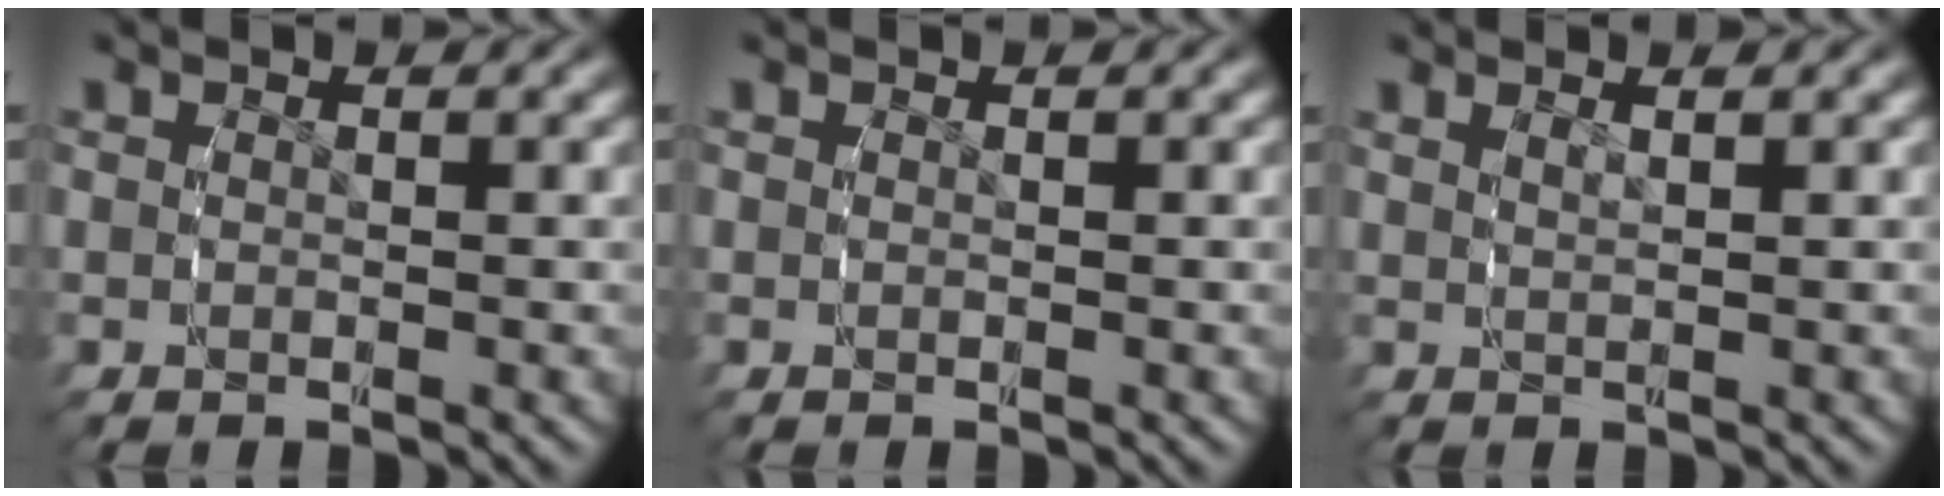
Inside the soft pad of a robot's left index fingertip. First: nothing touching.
{"total": 0.0}
{"total": 1.3, "force": [0.9, -0.7, 0.5], "torque": [-0.007, -0.002, 0.025]}